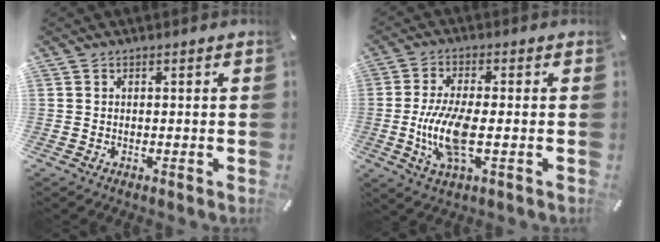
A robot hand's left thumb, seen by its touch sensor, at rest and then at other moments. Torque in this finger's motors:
{"motor_torque": [0.01, 0.86, 1.18, 0.29, 0.32]}